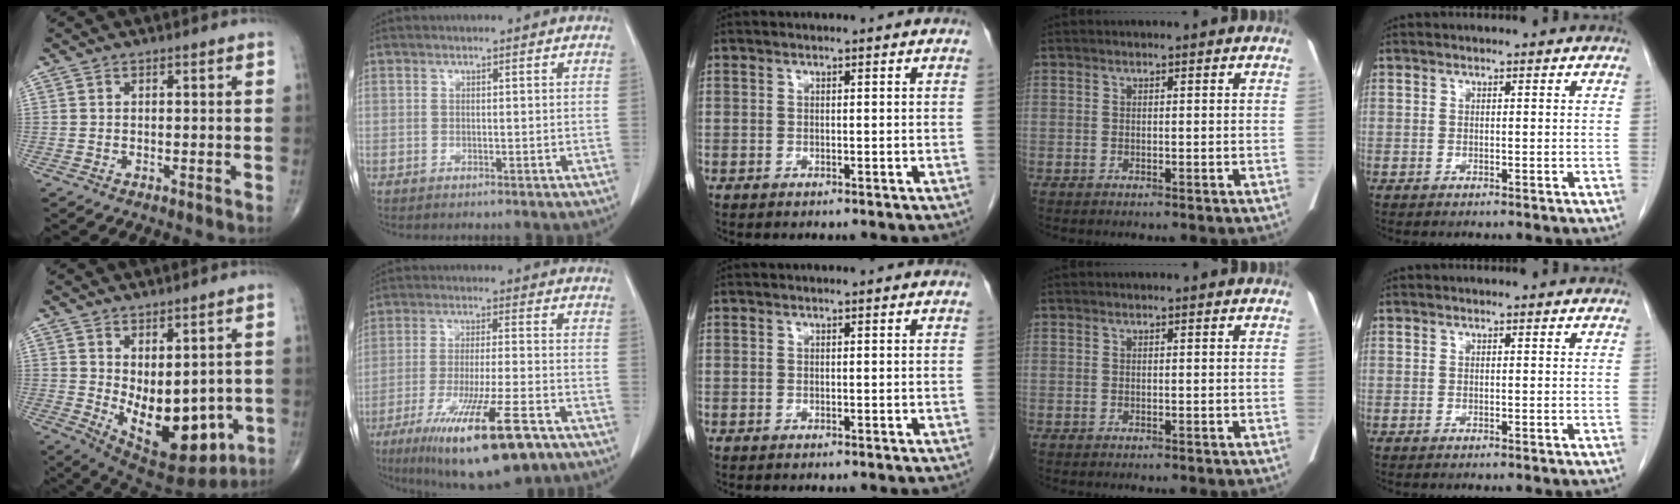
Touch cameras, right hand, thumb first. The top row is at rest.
{"thumb": {"total": 15.7, "force": [-1.8, 8.2, 13.2], "torque": [-0.170, -0.023, 0.003]}, "index": {"total": 17.3, "force": [-10.0, 2.4, 13.9], "torque": [-0.225, -0.037, -0.161]}}